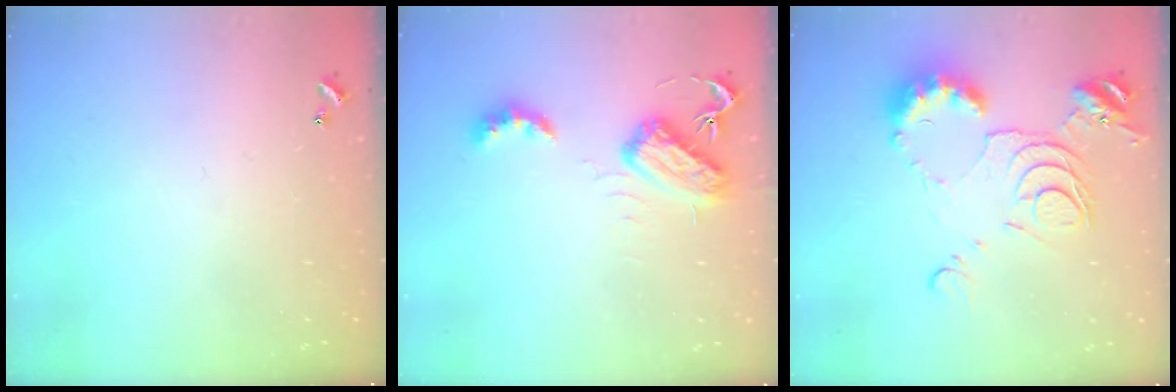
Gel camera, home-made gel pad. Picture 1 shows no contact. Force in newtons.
{"total": 6.5, "press": 6.4, "slide": 0.4}
{"total": 11.9, "press": 11.8, "slide": 1.4}